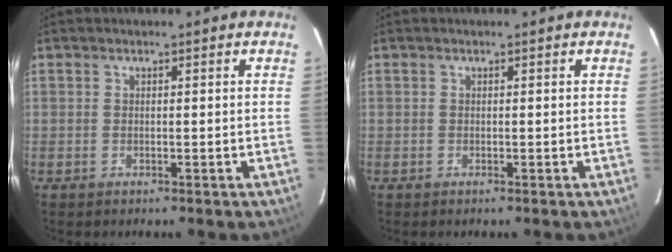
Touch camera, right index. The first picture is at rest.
{"total": 0.0}